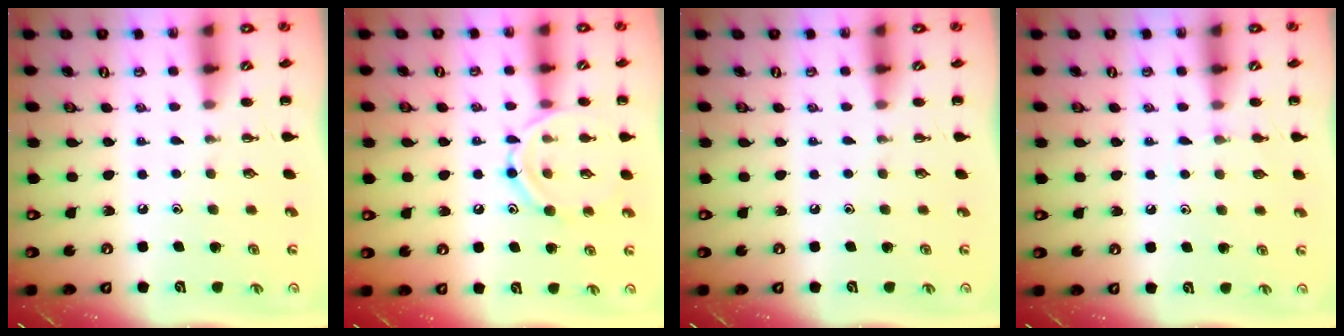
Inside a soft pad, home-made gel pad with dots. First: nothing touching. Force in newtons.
{"total": 11.5, "press": 11.4, "slide": 1.1}
{"total": 0.0}
{"total": 4.2, "press": 3.9, "slide": 1.6}